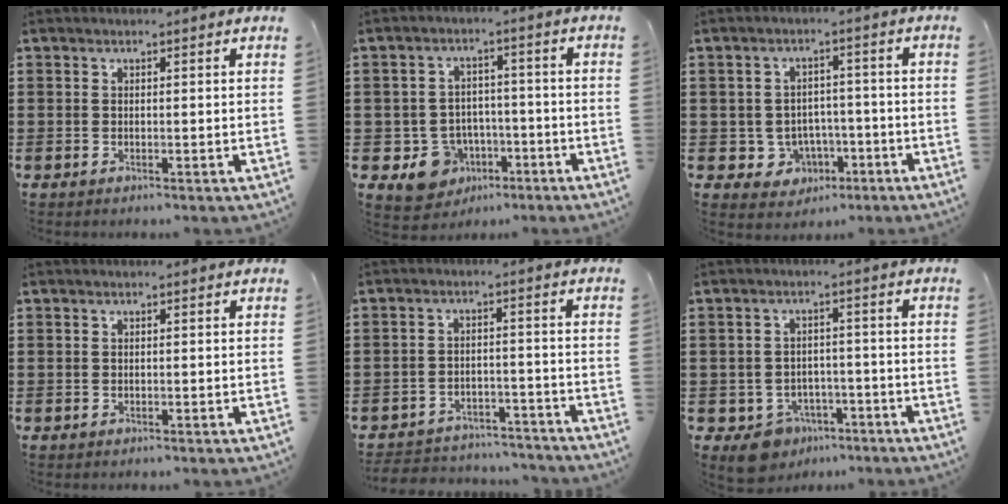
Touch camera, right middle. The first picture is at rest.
{"total": 6.8, "force": [-3.0, 5.7, 2.1], "torque": [-0.065, 0.013, -0.054]}
{"total": 4.4, "force": [-1.8, 3.8, 1.2], "torque": [-0.034, 0.011, -0.034]}
{"total": 0.0}
{"total": 4.2, "force": [-4.1, 0.8, 0.0], "torque": [-0.012, 0.004, -0.091]}
{"total": 4.5, "force": [-3.7, 2.4, 0.9], "torque": [-0.026, 0.009, -0.074]}